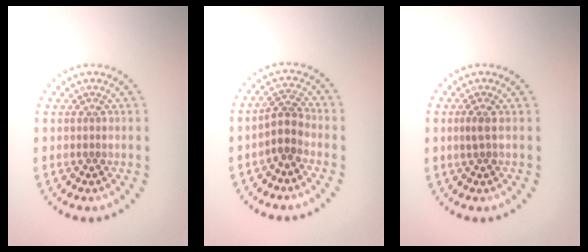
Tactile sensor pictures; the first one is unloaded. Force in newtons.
{"total": 2.4, "press": 1.9, "slide": 1.5}
{"total": 0.9, "press": 0.7, "slide": 0.6}